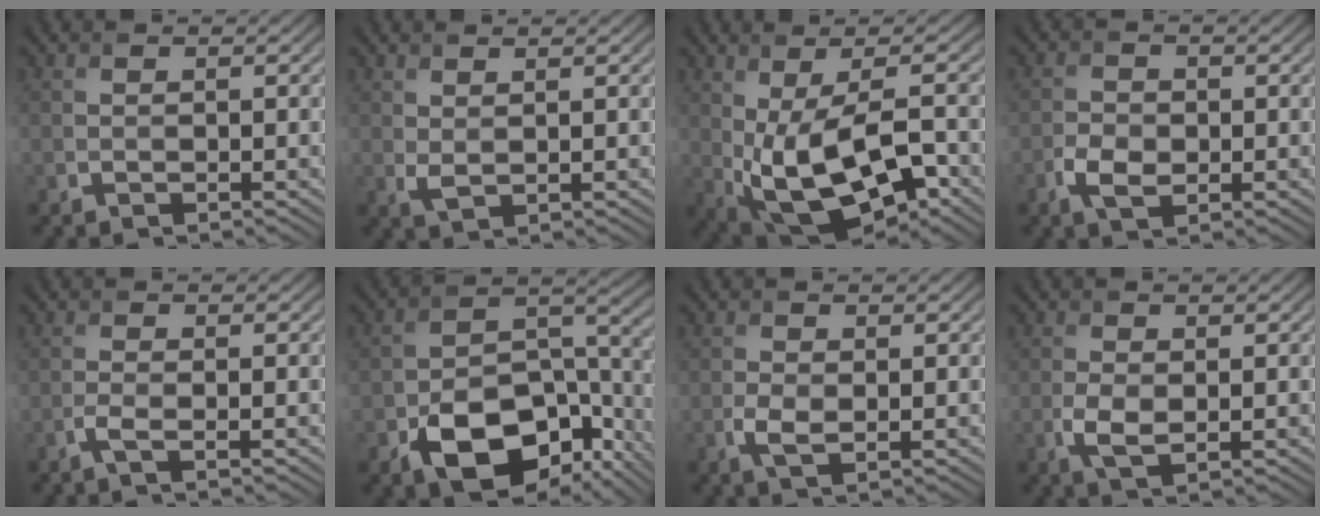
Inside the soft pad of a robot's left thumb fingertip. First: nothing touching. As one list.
[{"total": 1.6, "force": [0.8, 0.7, 1.1], "torque": [-0.032, -0.003, 0.020]}, {"total": 12.8, "force": [-2.8, 6.0, 11.0], "torque": [-0.210, -0.016, -0.037]}, {"total": 3.4, "force": [-1.1, 2.2, 2.2], "torque": [-0.050, -0.005, -0.026]}, {"total": 1.6, "force": [-0.9, 0.2, 1.4], "torque": [-0.033, 0.004, -0.024]}, {"total": 13.4, "force": [-6.8, 7.9, 8.4], "torque": [-0.143, -0.028, -0.114]}, {"total": 2.3, "force": [-0.5, 1.2, 1.9], "torque": [-0.048, -0.005, -0.009]}, {"total": 3.0, "force": [-0.5, 1.6, 2.5], "torque": [-0.060, -0.006, -0.008]}]